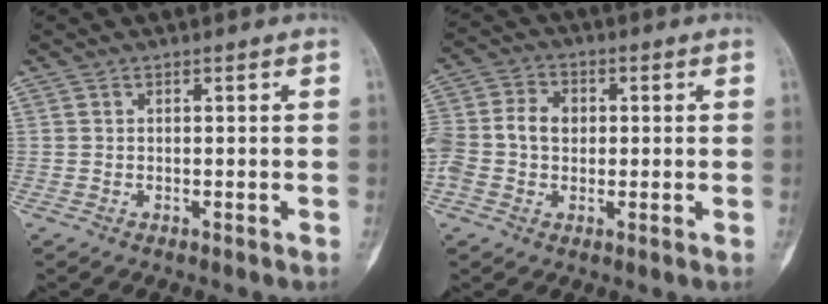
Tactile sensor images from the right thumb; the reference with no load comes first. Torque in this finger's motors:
{"motor_torque": [1.44, 1.57, 0.68, -0.75, 0.10]}